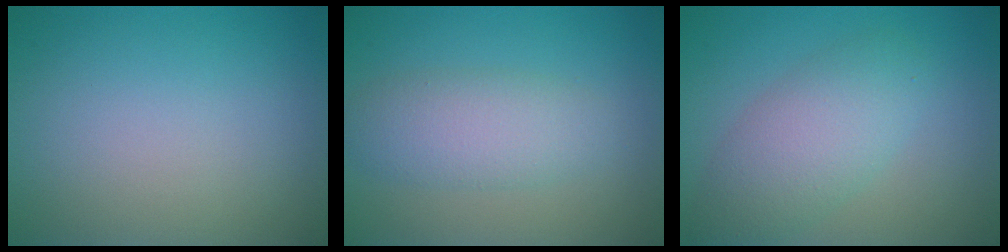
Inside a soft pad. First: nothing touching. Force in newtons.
{"total": 3.8, "press": 3.8, "slide": 0.1}
{"total": 5.0, "press": 5.0, "slide": 0.1}